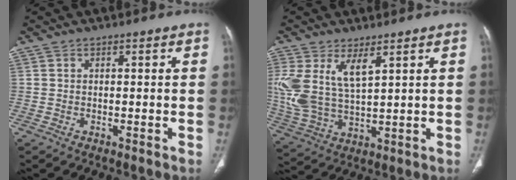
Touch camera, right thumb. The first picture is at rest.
{"total": 12.3, "force": [4.8, 5.7, 9.8], "torque": [-0.218, -0.017, 0.111]}